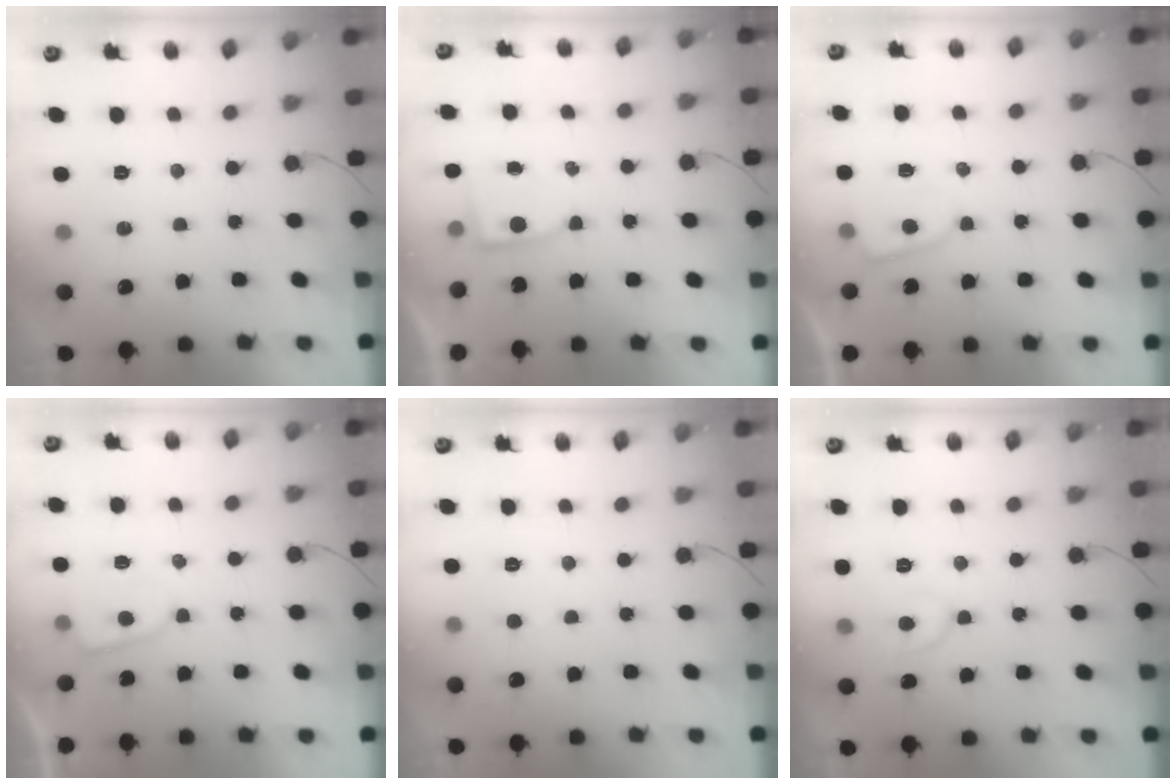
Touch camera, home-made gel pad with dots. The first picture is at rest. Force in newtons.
{"total": 2.9, "press": 2.9, "slide": 0.4}
{"total": 3.0, "press": 2.9, "slide": 0.3}
{"total": 3.0, "press": 2.9, "slide": 0.3}
{"total": 3.1, "press": 3.1, "slide": 0.3}
{"total": 6.0, "press": 6.0, "slide": 0.6}